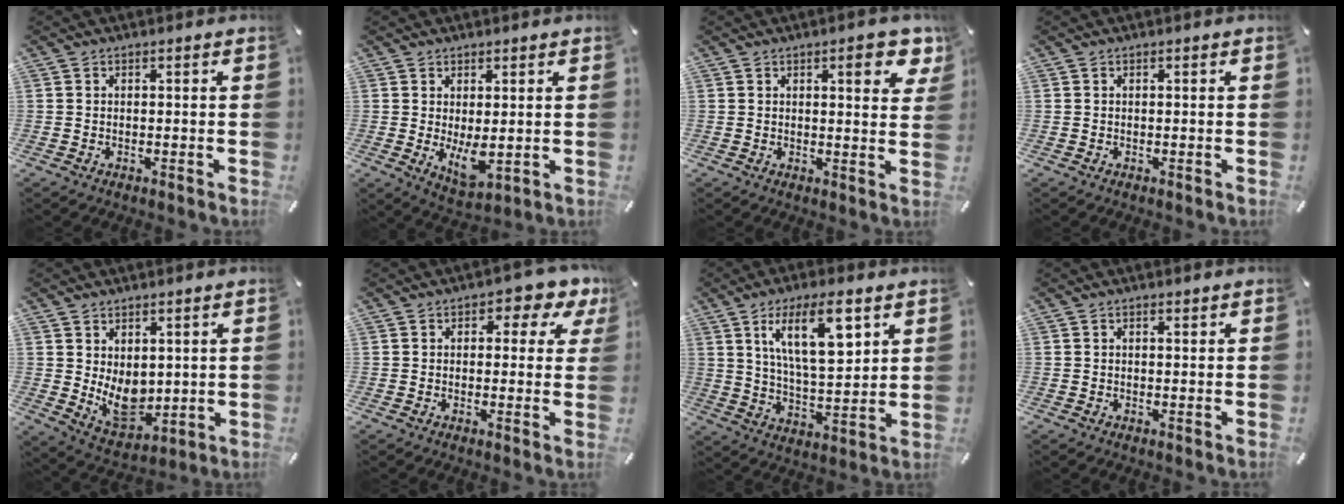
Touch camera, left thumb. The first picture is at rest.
{"total": 6.4, "force": [0.4, 3.0, 5.7], "torque": [-0.100, -0.020, 0.007]}
{"total": 7.9, "force": [3.9, 2.5, 6.4], "torque": [-0.080, -0.015, 0.059]}
{"total": 0.0}
{"total": 9.1, "force": [1.4, 6.9, 5.7], "torque": [-0.083, -0.022, 0.034]}
{"total": 4.9, "force": [1.8, 3.0, 3.4], "torque": [-0.035, -0.006, 0.021]}
{"total": 15.0, "force": [7.8, 5.6, 11.5], "torque": [-0.198, -0.019, 0.130]}
{"total": 0.7, "force": [0.3, 0.3, 0.5], "torque": [-0.010, 0.001, 0.006]}